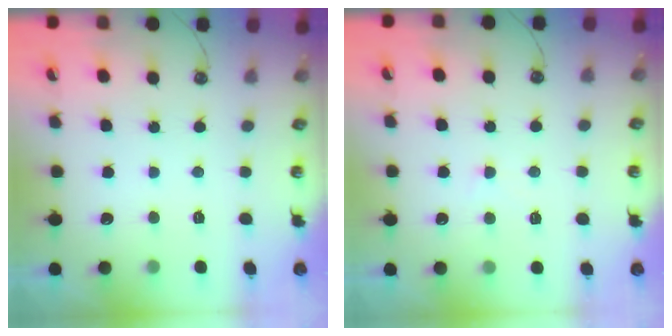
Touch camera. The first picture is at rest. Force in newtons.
{"total": 0.7, "press": 0.2, "slide": 0.7}